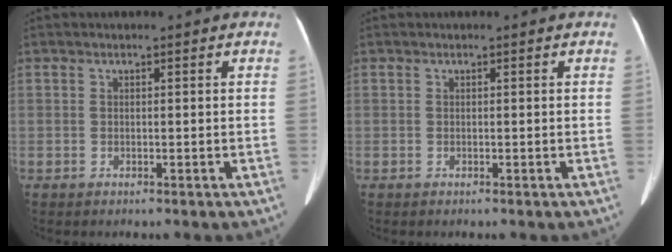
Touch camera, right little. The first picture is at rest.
{"total": 0.0}